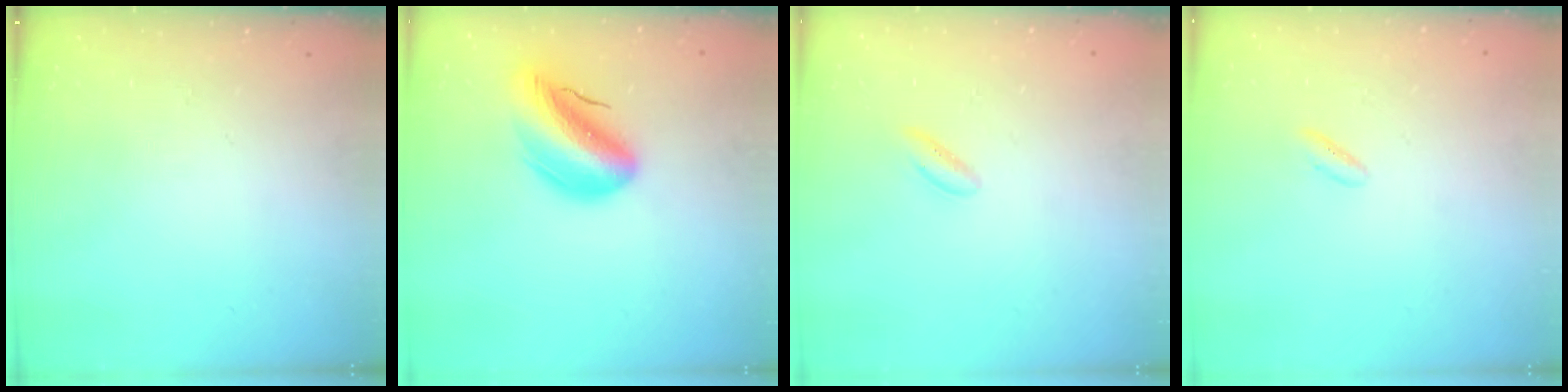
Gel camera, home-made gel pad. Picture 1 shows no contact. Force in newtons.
{"total": 12.0, "press": 11.6, "slide": 3.1}
{"total": 2.3, "press": 2.2, "slide": 0.9}
{"total": 1.7, "press": 1.4, "slide": 0.9}